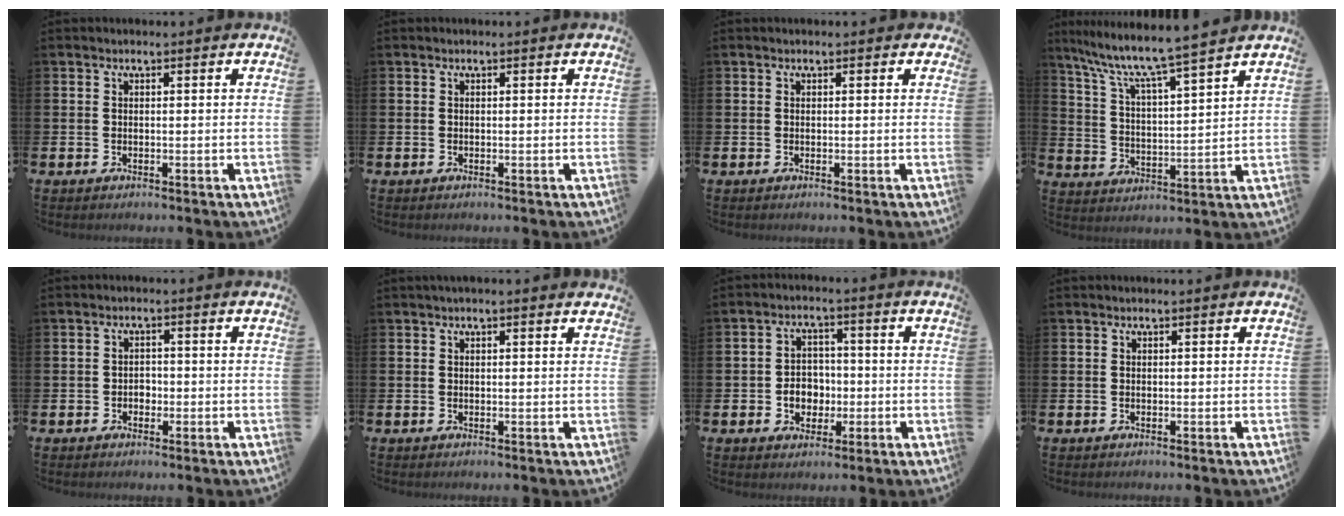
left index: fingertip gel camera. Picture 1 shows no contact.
{"total": 0.0}
{"total": 0.0}
{"total": 7.9, "force": [7.3, 0.1, 3.1], "torque": [-0.084, -0.058, 0.119]}
{"total": 1.6, "force": [-0.6, 1.4, 0.6], "torque": [-0.003, 0.000, -0.016]}
{"total": 0.9, "force": [0.8, -0.1, 0.4], "torque": [-0.002, -0.001, 0.013]}
{"total": 4.1, "force": [-0.8, 3.6, 1.8], "torque": [-0.024, 0.001, -0.024]}
{"total": 0.0}